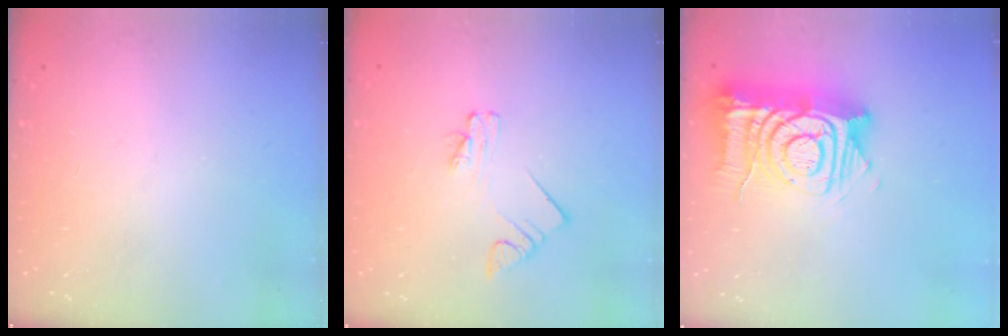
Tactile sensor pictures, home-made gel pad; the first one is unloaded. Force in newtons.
{"total": 1.9, "press": 1.9, "slide": 0.1}
{"total": 17.1, "press": 17.0, "slide": 1.9}